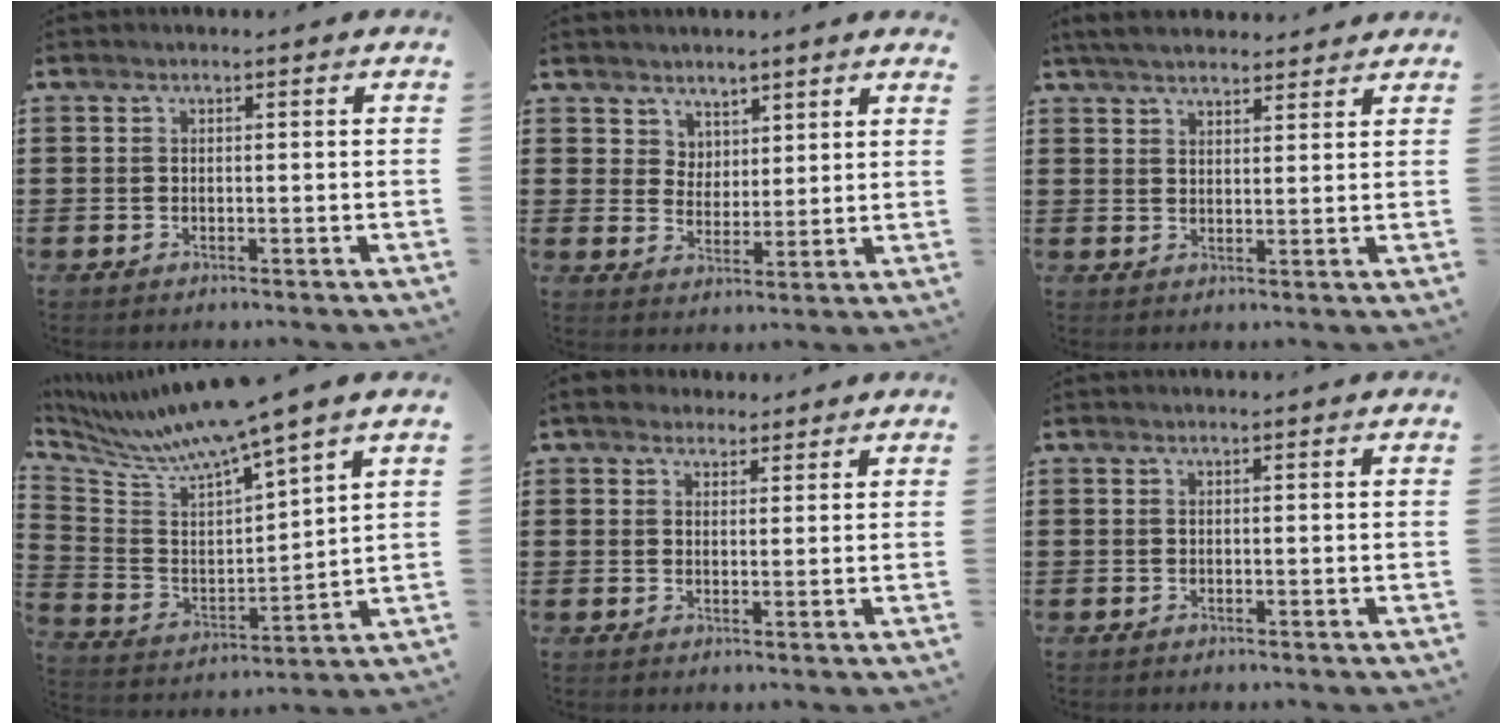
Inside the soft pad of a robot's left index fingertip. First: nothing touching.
{"total": 4.0, "force": [3.3, 2.3, -0.4], "torque": [-0.010, -0.001, 0.064]}
{"total": 4.5, "force": [4.2, 0.9, 1.3], "torque": [-0.038, -0.004, 0.079]}
{"total": 7.3, "force": [6.2, -0.6, 3.8], "torque": [-0.103, -0.052, 0.096]}
{"total": 3.4, "force": [2.8, 1.8, 0.6], "torque": [-0.023, 0.006, 0.052]}
{"total": 0.0}